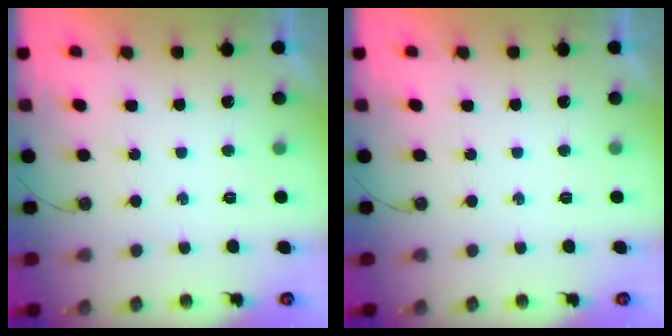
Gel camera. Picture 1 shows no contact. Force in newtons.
{"total": 0.0}